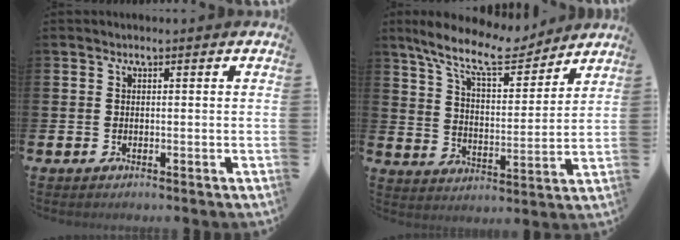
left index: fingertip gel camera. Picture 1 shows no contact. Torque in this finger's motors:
{"motor_torque": [1.11, -1.02, 0.66, 0.21]}